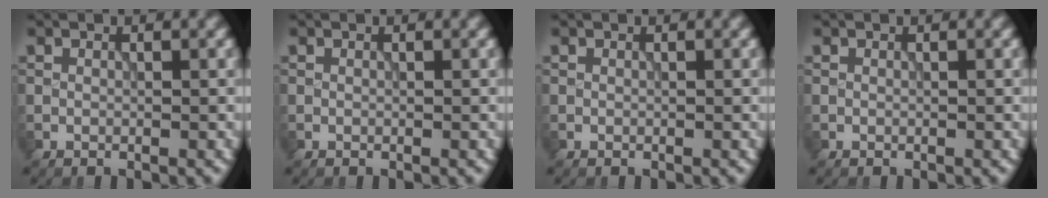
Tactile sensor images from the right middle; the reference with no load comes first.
{"total": 0.0}
{"total": 0.0}
{"total": 0.0}